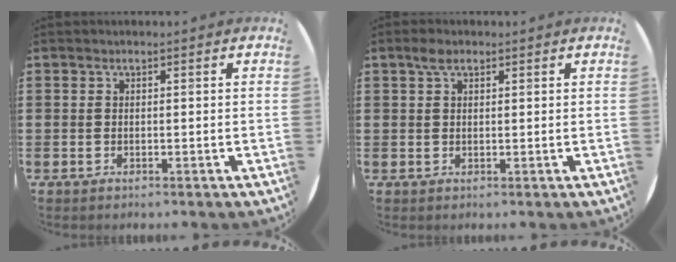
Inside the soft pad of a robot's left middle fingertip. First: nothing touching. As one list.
[{"total": 2.1, "force": [1.4, 1.2, 1.1], "torque": [-0.018, 0.002, 0.023]}]